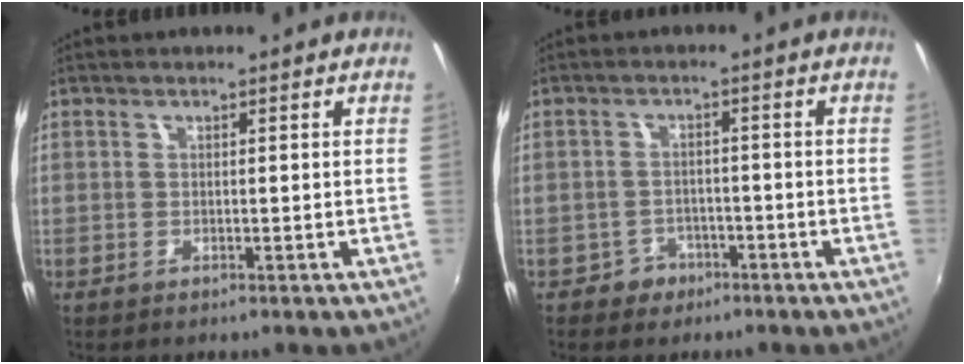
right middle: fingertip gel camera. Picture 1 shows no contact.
{"total": 3.9, "force": [-2.4, 3.0, 0.3], "torque": [-0.014, 0.010, -0.037]}